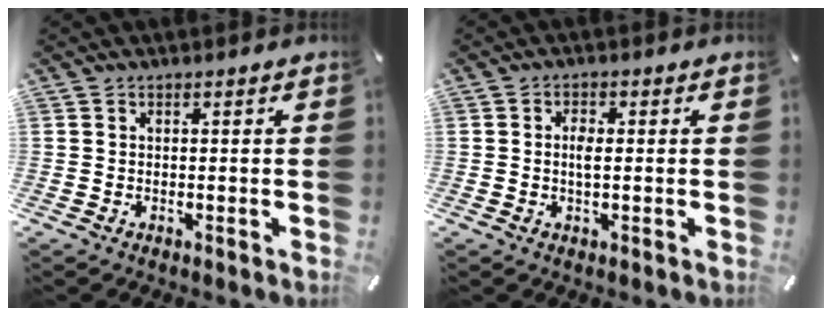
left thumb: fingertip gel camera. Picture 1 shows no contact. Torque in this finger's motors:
{"motor_torque": [0.02, -0.05, 0.02, 0.29, 0.05]}